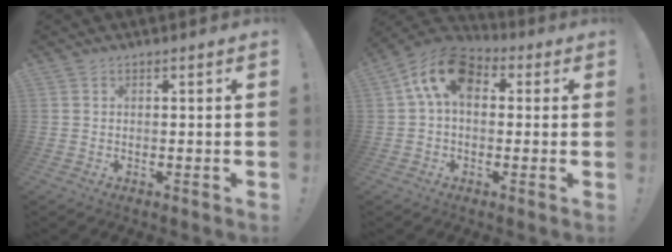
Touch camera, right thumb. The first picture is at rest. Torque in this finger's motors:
{"motor_torque": [1.56, 2.11, 1.30, -0.34, 0.09]}